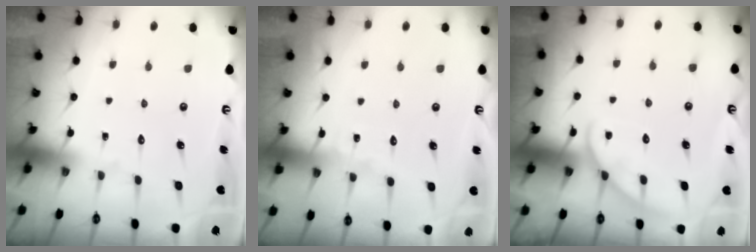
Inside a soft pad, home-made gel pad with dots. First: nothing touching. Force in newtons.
{"total": 1.6, "press": 1.5, "slide": 0.2}
{"total": 4.8, "press": 4.8, "slide": 0.5}